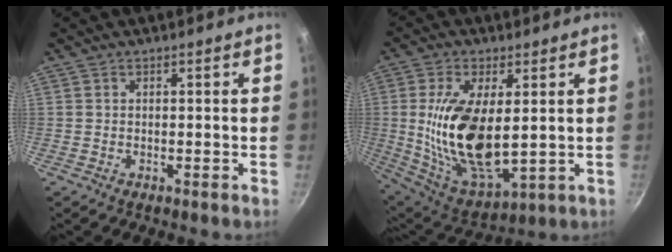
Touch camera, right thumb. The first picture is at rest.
{"total": 18.8, "force": [1.1, 8.9, 16.5], "torque": [-0.309, -0.021, 0.040]}